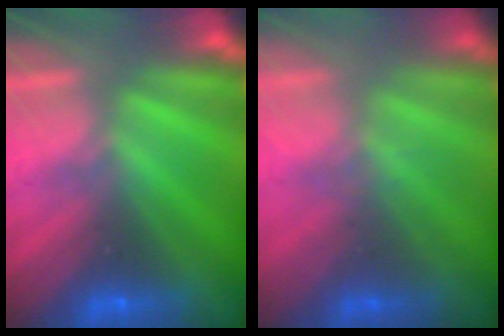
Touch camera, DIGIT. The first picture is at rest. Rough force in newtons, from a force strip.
{"total": 1.6}